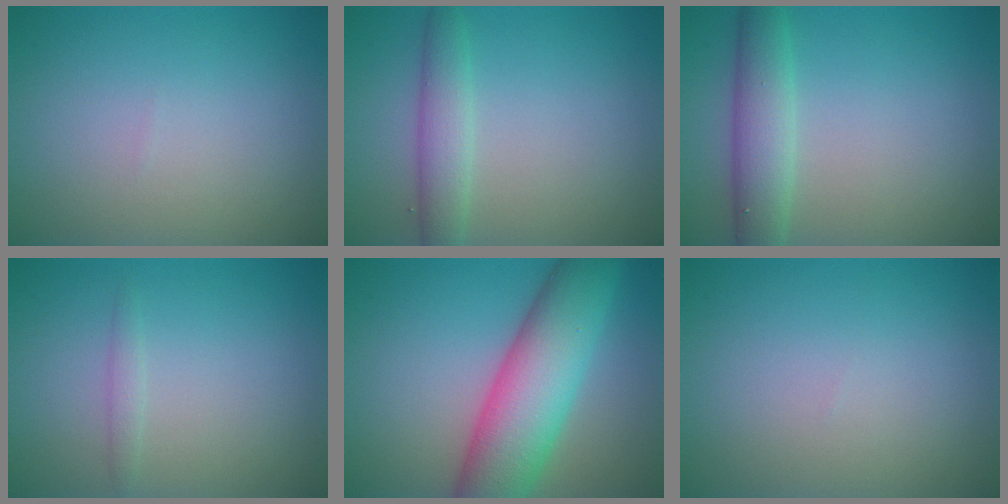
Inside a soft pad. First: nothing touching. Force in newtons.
{"total": 2.8, "press": 2.8, "slide": 0.1}
{"total": 4.0, "press": 4.0, "slide": 0.2}
{"total": 0.8, "press": 0.8, "slide": 0.0}
{"total": 9.9, "press": 9.9, "slide": 0.3}
{"total": 0.0}